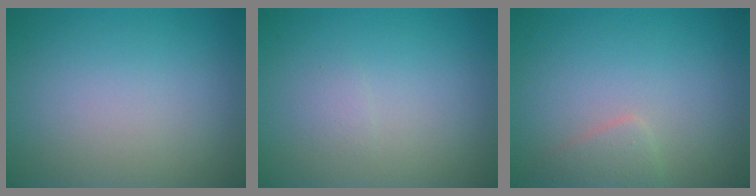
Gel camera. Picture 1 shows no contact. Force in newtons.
{"total": 0.7, "press": 0.7, "slide": 0.0}
{"total": 1.6, "press": 1.6, "slide": 0.0}